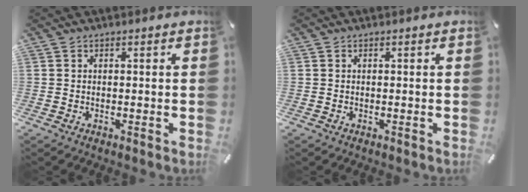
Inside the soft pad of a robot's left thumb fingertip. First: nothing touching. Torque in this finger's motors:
{"motor_torque": [0.00, 0.00, -0.01, 0.01, 0.00]}